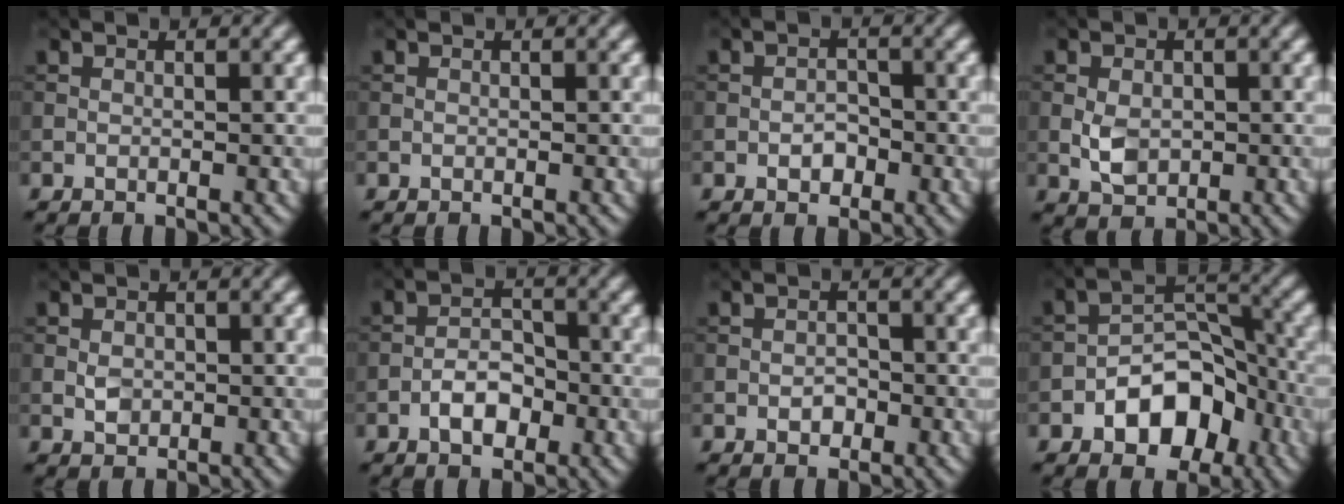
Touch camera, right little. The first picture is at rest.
{"total": 0.0}
{"total": 1.7, "force": [-0.7, 1.1, 1.1], "torque": [-0.018, 0.003, -0.016]}
{"total": 2.7, "force": [-0.3, 2.0, 1.9], "torque": [-0.036, -0.002, -0.007]}
{"total": 1.5, "force": [-0.2, 1.2, 0.9], "torque": [-0.017, 0.000, -0.005]}
{"total": 3.1, "force": [-1.5, 1.7, 2.1], "torque": [-0.030, 0.009, -0.030]}
{"total": 1.3, "force": [-0.5, 0.9, 0.9], "torque": [-0.014, 0.002, -0.013]}
{"total": 7.2, "force": [-3.3, 4.4, 4.6], "torque": [-0.055, 0.007, -0.060]}